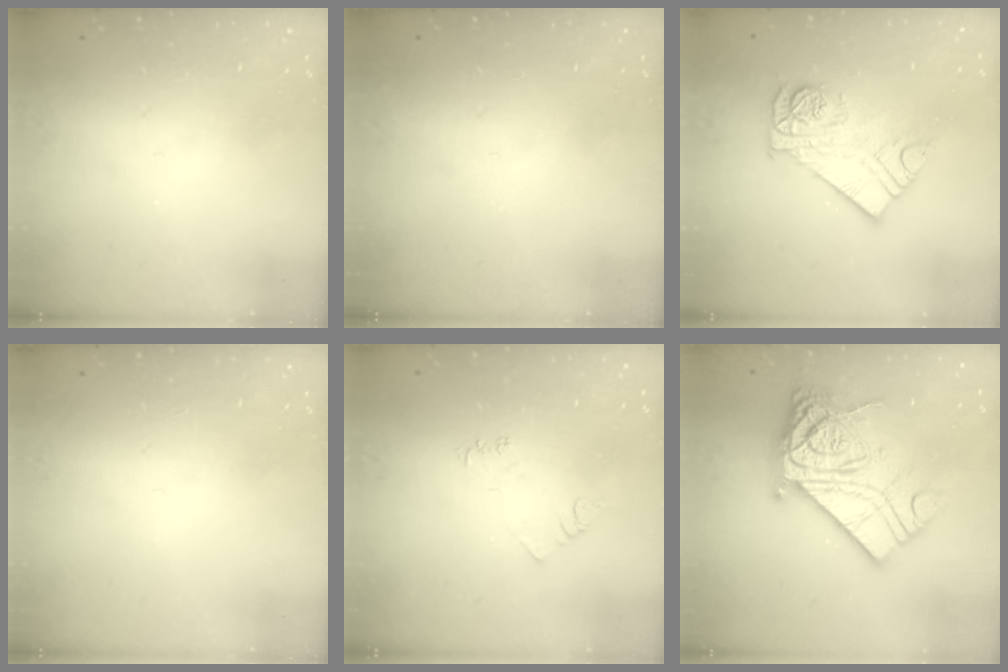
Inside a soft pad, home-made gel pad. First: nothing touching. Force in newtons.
{"total": 0.0}
{"total": 11.4, "press": 11.4, "slide": 1.0}
{"total": 0.0}
{"total": 3.9, "press": 3.9, "slide": 0.5}
{"total": 19.9, "press": 19.8, "slide": 2.2}